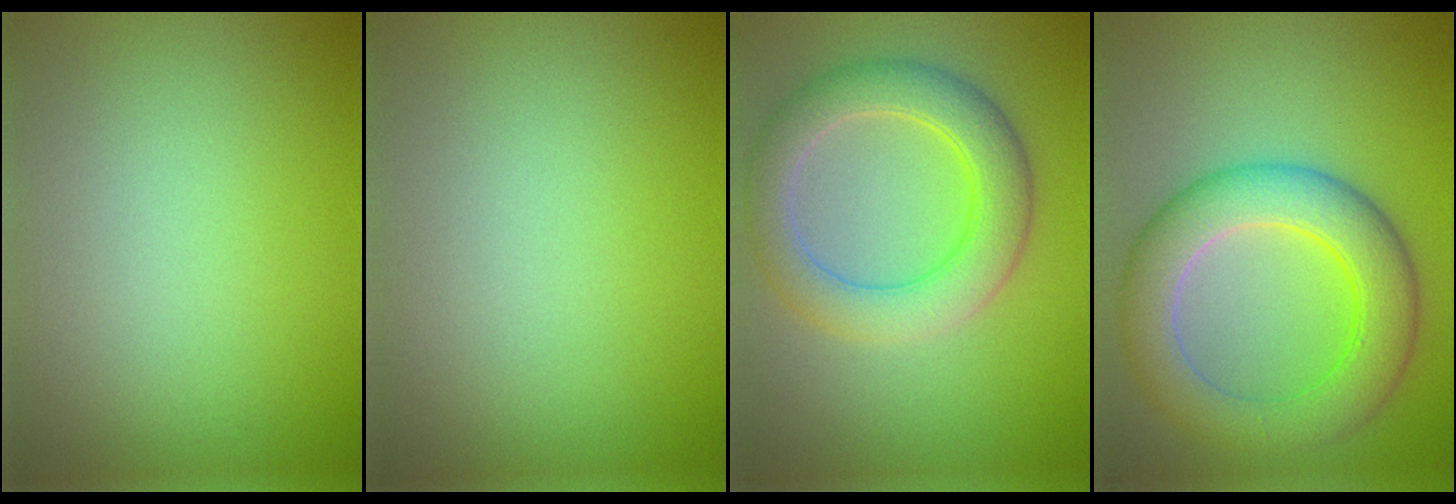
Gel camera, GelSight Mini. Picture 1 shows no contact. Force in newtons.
{"total": 0.0}
{"total": 5.5, "press": 5.5, "slide": 0.3}
{"total": 7.2, "press": 7.2, "slide": 0.4}